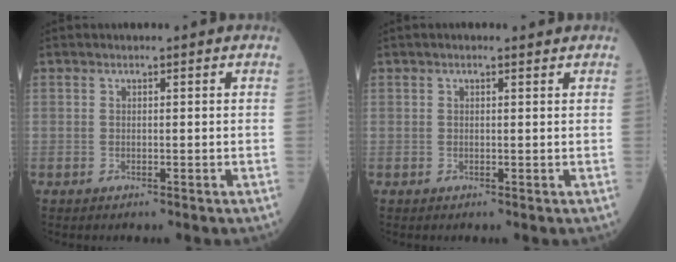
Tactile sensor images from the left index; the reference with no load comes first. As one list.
[{"total": 1.0, "force": [0.8, 0.2, 0.6], "torque": [-0.015, 0.009, 0.011]}]